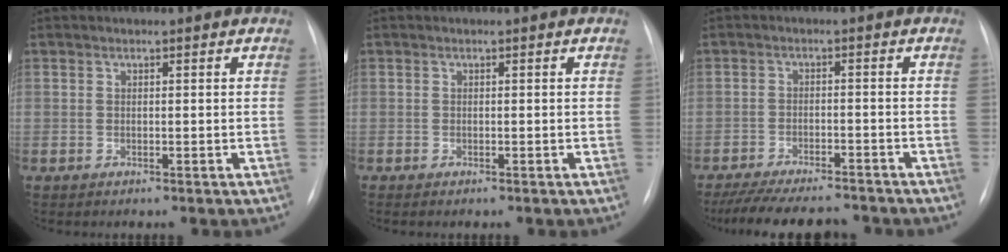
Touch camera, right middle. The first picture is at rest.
{"total": 0.9, "force": [-0.6, 0.1, 0.6], "torque": [-0.008, -0.002, -0.006]}
{"total": 13.1, "force": [-11.6, 2.7, 5.2], "torque": [-0.094, -0.006, -0.165]}